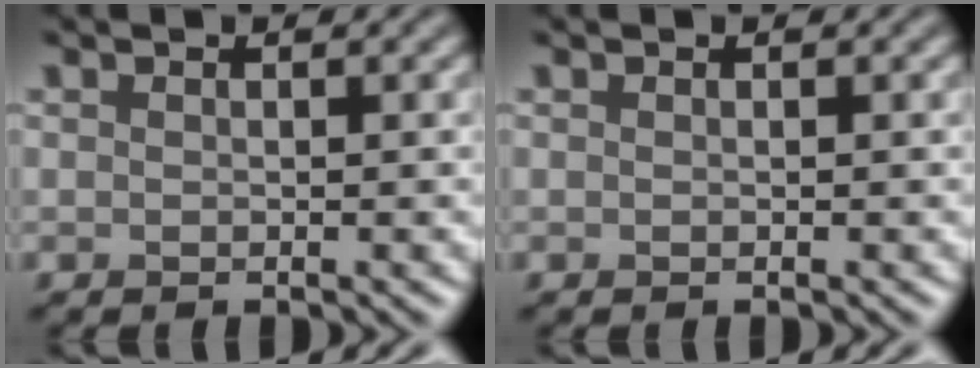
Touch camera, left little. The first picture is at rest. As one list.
[{"total": 0.0}]